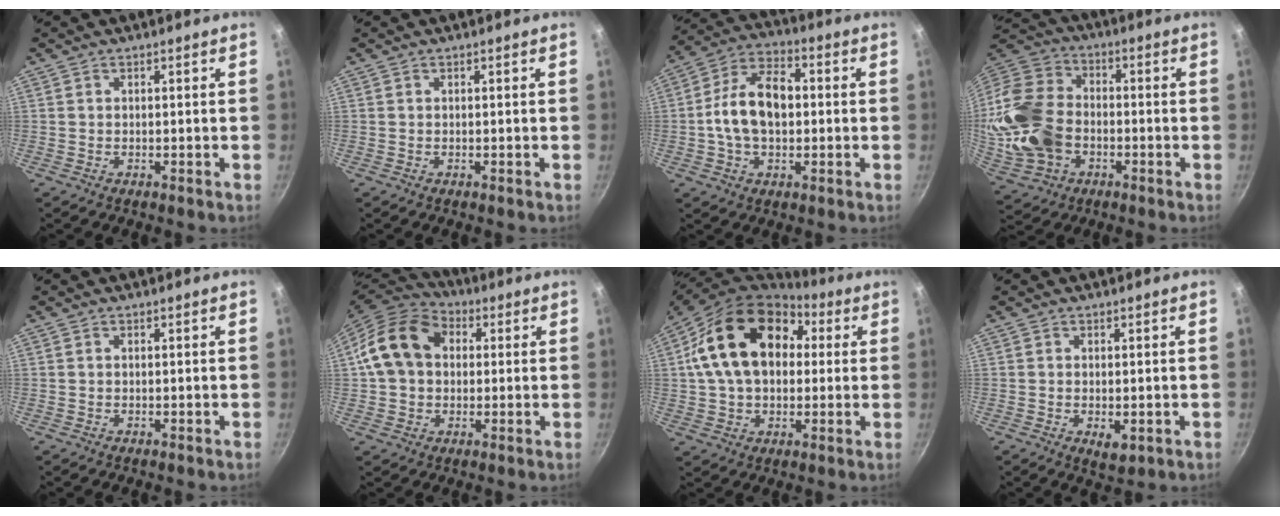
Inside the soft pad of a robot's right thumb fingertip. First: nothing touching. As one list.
[{"total": 0.0}, {"total": 13.2, "force": [0.0, 8.4, 10.2], "torque": [-0.155, 0.031, -0.014]}, {"total": 18.9, "force": [-3.1, 13.9, 12.4], "torque": [-0.246, 0.031, -0.059]}, {"total": 0.0}, {"total": 14.6, "force": [2.4, 11.4, 8.9], "torque": [-0.138, 0.028, 0.027]}, {"total": 20.8, "force": [4.5, 14.5, 14.2], "torque": [-0.226, 0.025, 0.064]}, {"total": 3.2, "force": [-0.7, 1.7, 2.6], "torque": [-0.039, -0.013, -0.006]}]